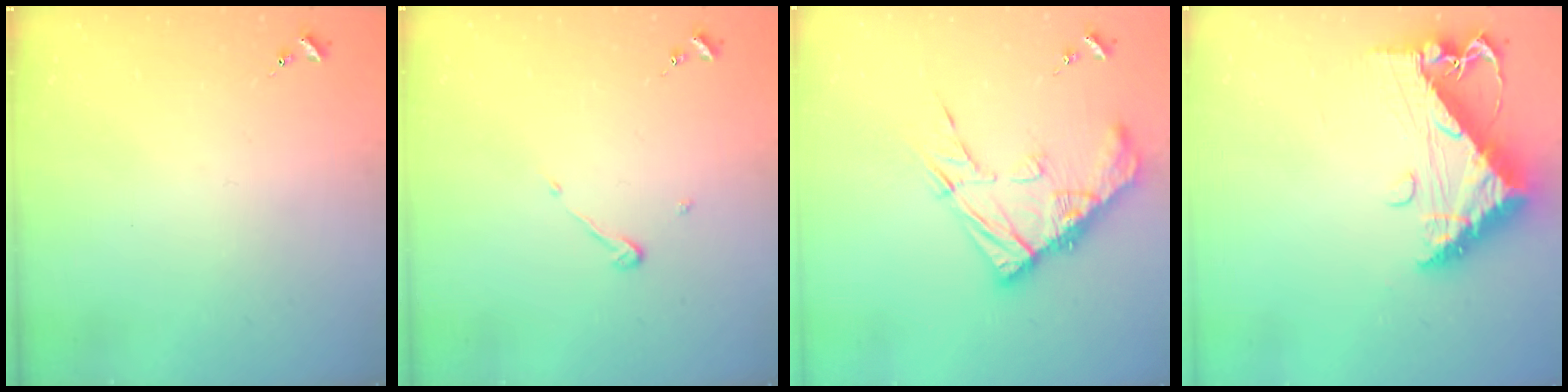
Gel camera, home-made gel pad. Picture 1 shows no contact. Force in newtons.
{"total": 3.7, "press": 3.7, "slide": 0.3}
{"total": 15.6, "press": 15.5, "slide": 1.4}
{"total": 12.7, "press": 12.7, "slide": 1.3}